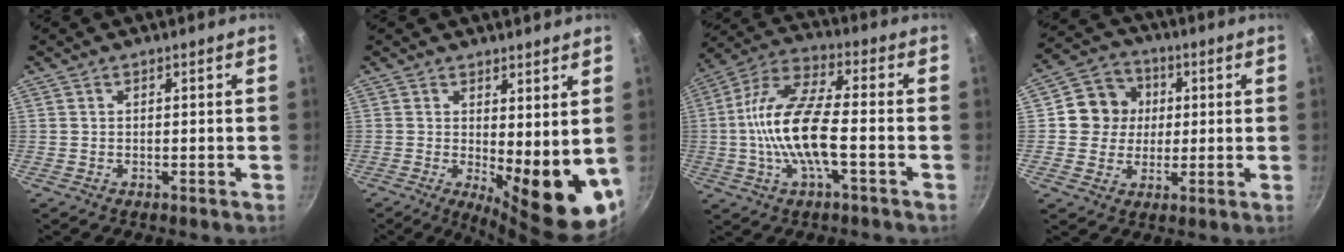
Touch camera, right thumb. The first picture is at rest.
{"total": 12.4, "force": [0.6, 4.4, 11.6], "torque": [-0.124, -0.028, 0.019]}
{"total": 15.1, "force": [-2.6, 5.3, 13.9], "torque": [-0.270, 0.034, -0.064]}
{"total": 9.4, "force": [1.3, 8.7, 3.1], "torque": [-0.014, 0.014, 0.010]}